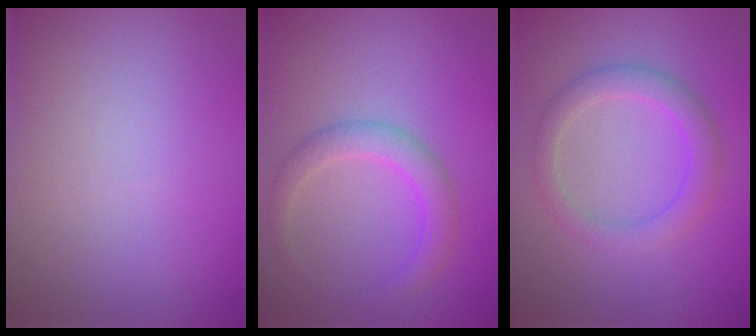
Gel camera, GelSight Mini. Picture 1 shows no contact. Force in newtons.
{"total": 2.7, "press": 2.7, "slide": 0.2}
{"total": 1.9, "press": 1.9, "slide": 0.2}